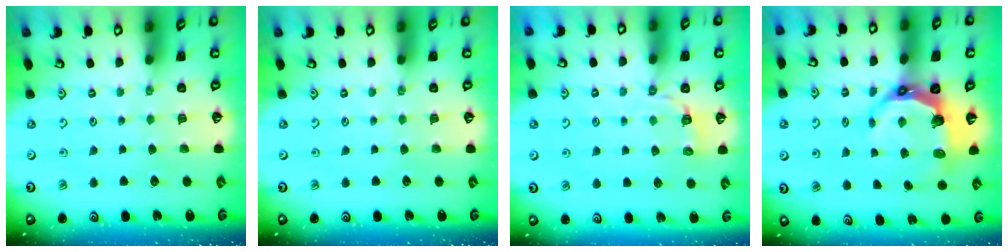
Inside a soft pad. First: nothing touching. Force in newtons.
{"total": 0.0}
{"total": 3.0, "press": 1.6, "slide": 2.5}
{"total": 9.2, "press": 7.5, "slide": 5.2}